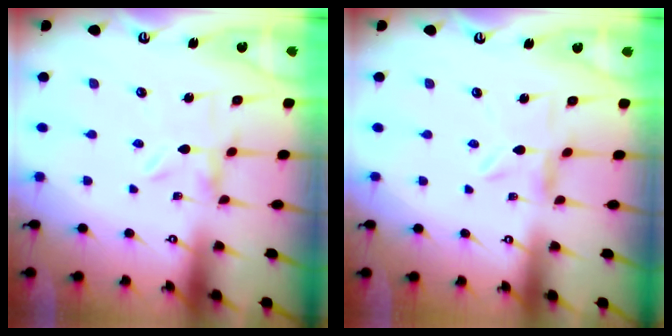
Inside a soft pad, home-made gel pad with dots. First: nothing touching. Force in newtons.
{"total": 2.5, "press": 2.5, "slide": 0.3}